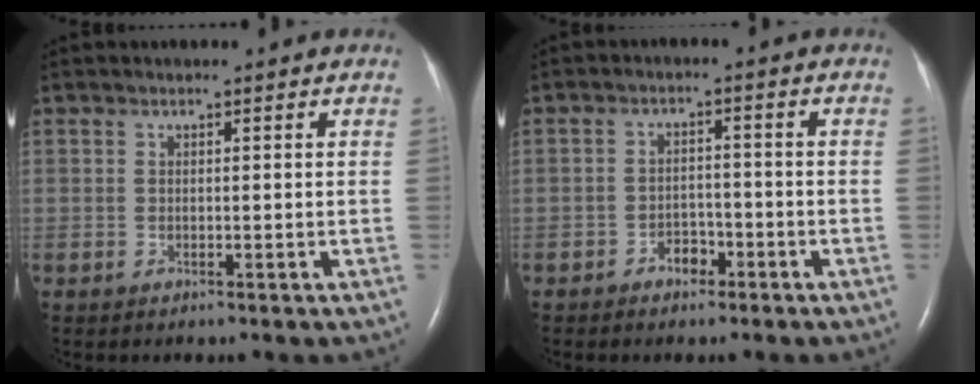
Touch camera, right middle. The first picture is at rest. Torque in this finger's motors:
{"motor_torque": [0.34, -0.30, 0.10, 0.02]}